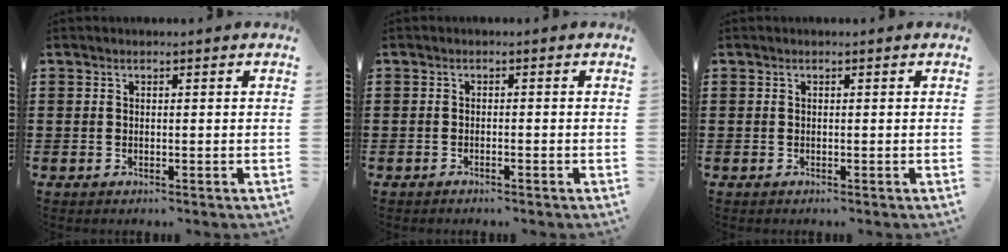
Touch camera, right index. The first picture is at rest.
{"total": 0.7, "force": [-0.7, 0.0, 0.2], "torque": [-0.006, -0.001, -0.013]}
{"total": 0.0}